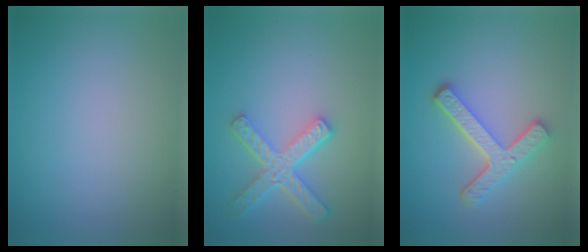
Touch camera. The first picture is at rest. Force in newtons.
{"total": 4.7, "press": 3.5, "slide": 3.1}
{"total": 4.7, "press": 3.6, "slide": 3.1}